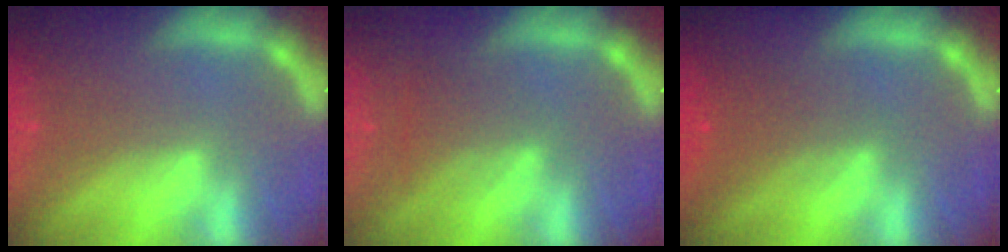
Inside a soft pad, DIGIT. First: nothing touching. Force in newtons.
{"total": 3.0}
{"total": 3.0}